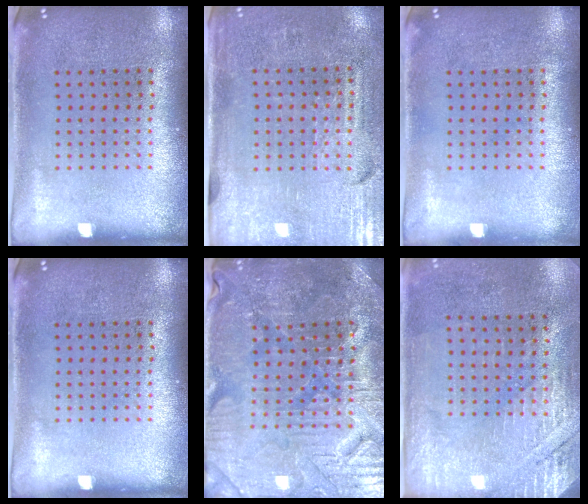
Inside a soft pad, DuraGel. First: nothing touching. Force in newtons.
{"total": 3.4, "press": 3.1, "slide": 1.4}
{"total": 0.0}
{"total": 0.0}
{"total": 3.6, "press": 3.6, "slide": 0.5}
{"total": 2.7, "press": 2.5, "slide": 1.1}